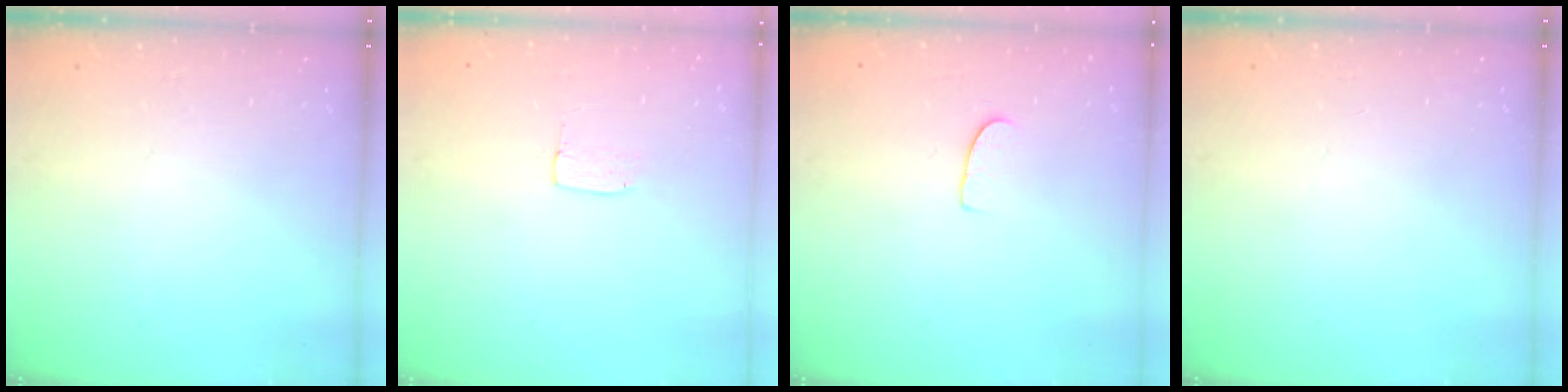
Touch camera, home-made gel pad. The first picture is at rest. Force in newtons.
{"total": 2.9, "press": 2.9, "slide": 0.2}
{"total": 5.4, "press": 5.4, "slide": 0.3}
{"total": 0.0}